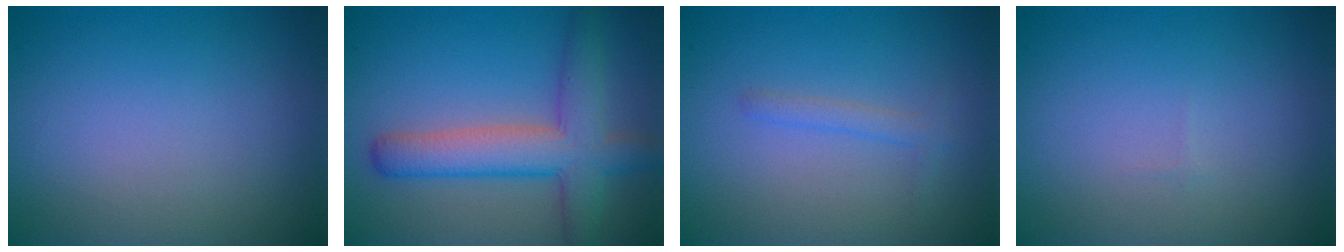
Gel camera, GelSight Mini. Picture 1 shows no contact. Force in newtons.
{"total": 6.1, "press": 6.1, "slide": 0.3}
{"total": 1.2, "press": 1.2, "slide": 0.0}
{"total": 0.0}